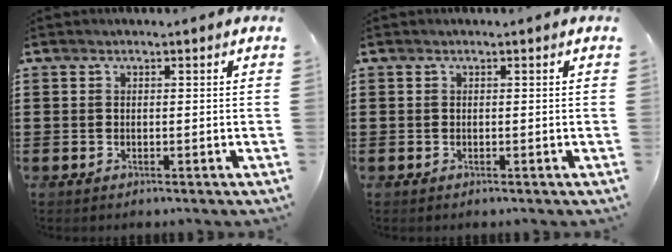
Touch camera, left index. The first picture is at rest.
{"total": 0.0}